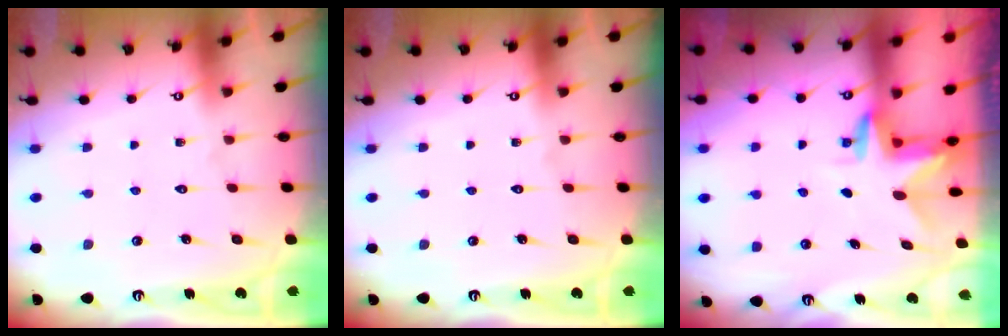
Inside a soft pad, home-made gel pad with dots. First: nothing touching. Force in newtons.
{"total": 0.0}
{"total": 3.0, "press": 3.0, "slide": 0.2}